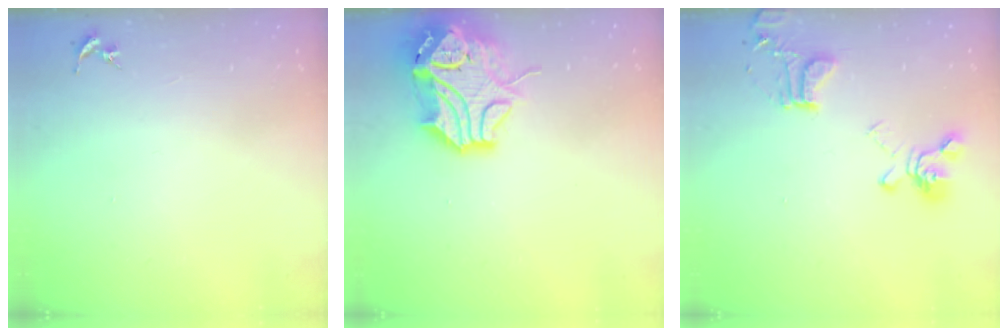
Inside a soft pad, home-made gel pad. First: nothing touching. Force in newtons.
{"total": 15.5, "press": 15.3, "slide": 2.3}
{"total": 17.3, "press": 17.2, "slide": 1.8}